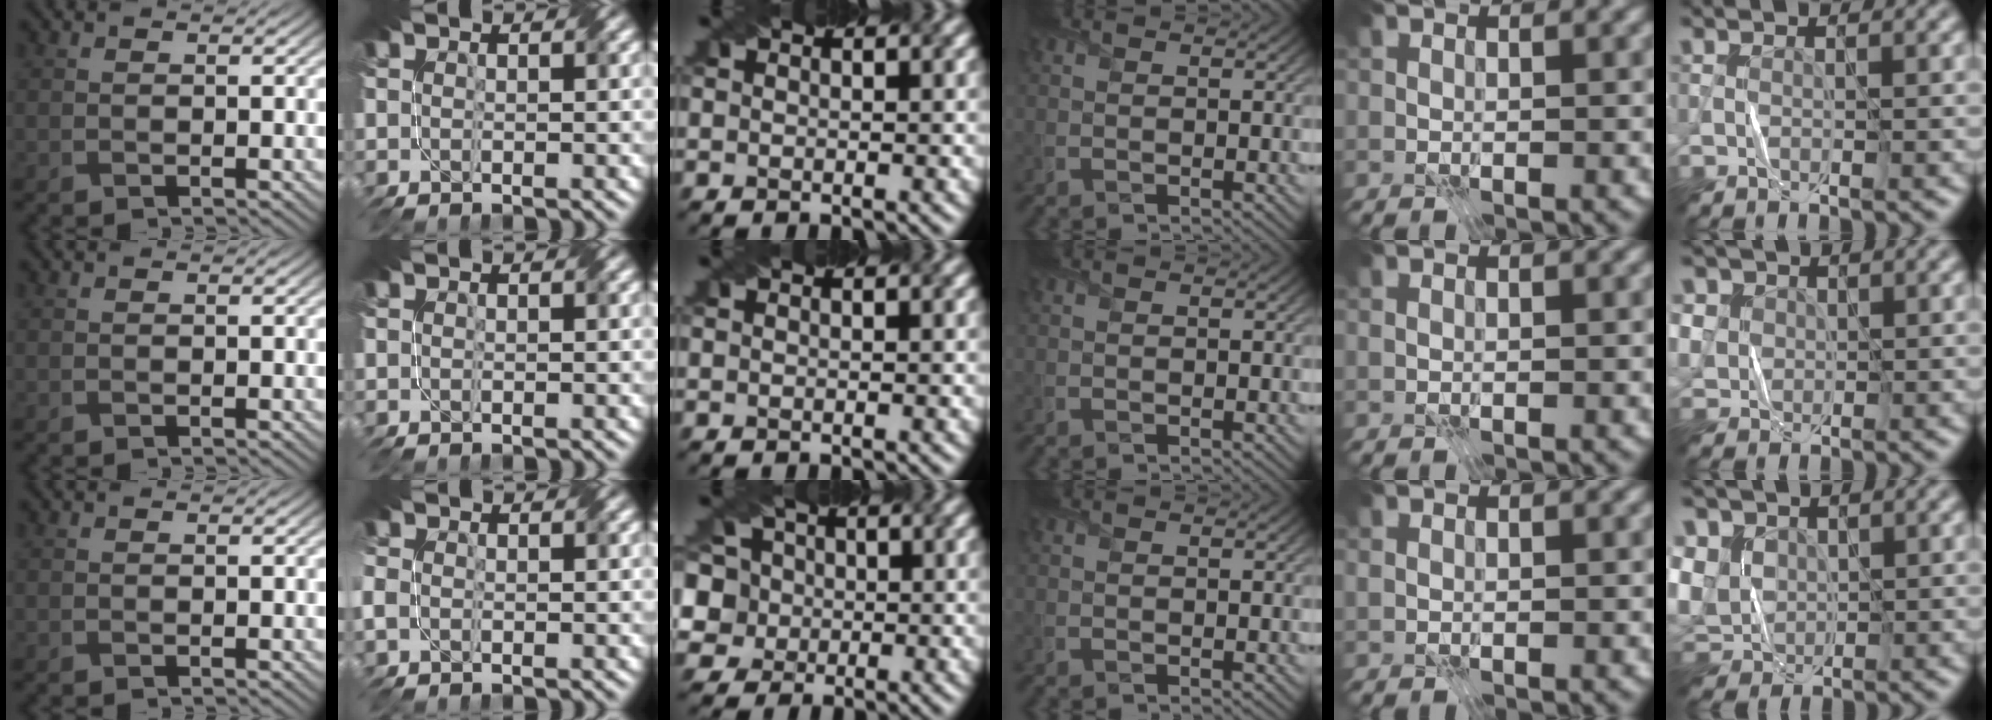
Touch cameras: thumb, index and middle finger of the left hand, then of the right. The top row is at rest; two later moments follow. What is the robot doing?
{"motion": "fold", "object": "paper"}